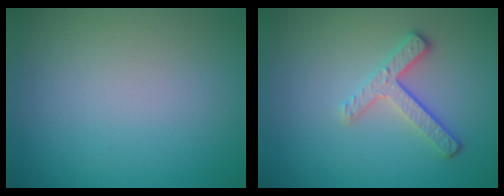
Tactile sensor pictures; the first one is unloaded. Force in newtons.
{"total": 3.4, "press": 2.6, "slide": 2.3}